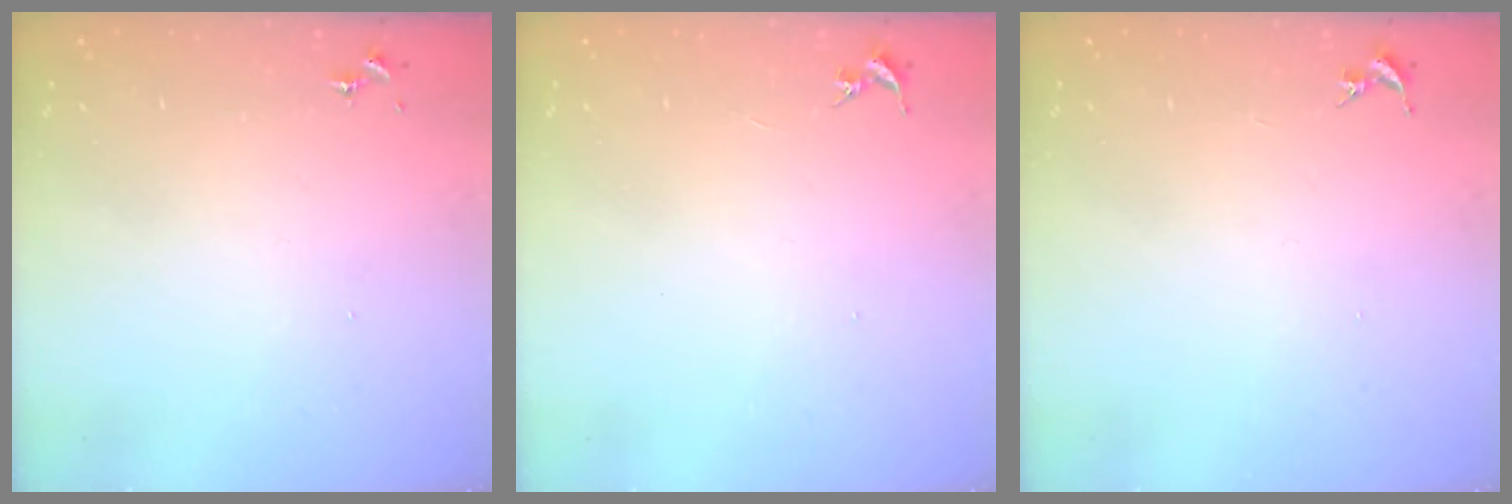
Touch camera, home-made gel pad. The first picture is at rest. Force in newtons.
{"total": 0.0}
{"total": 0.0}